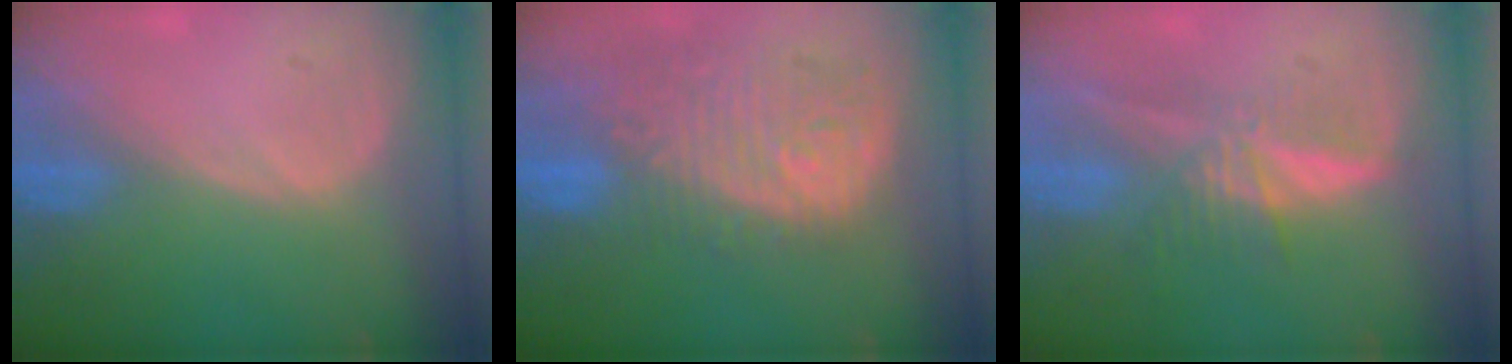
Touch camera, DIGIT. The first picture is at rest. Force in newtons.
{"total": 11.9, "press": 10.7, "slide": 5.3}
{"total": 5.8, "press": 5.5, "slide": 2.0}